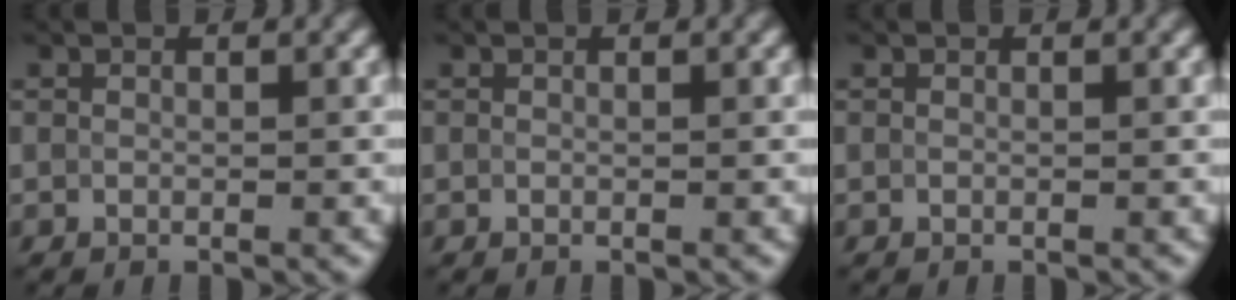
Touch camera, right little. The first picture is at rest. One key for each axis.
{"total": 0.0}
{"total": 0.0}